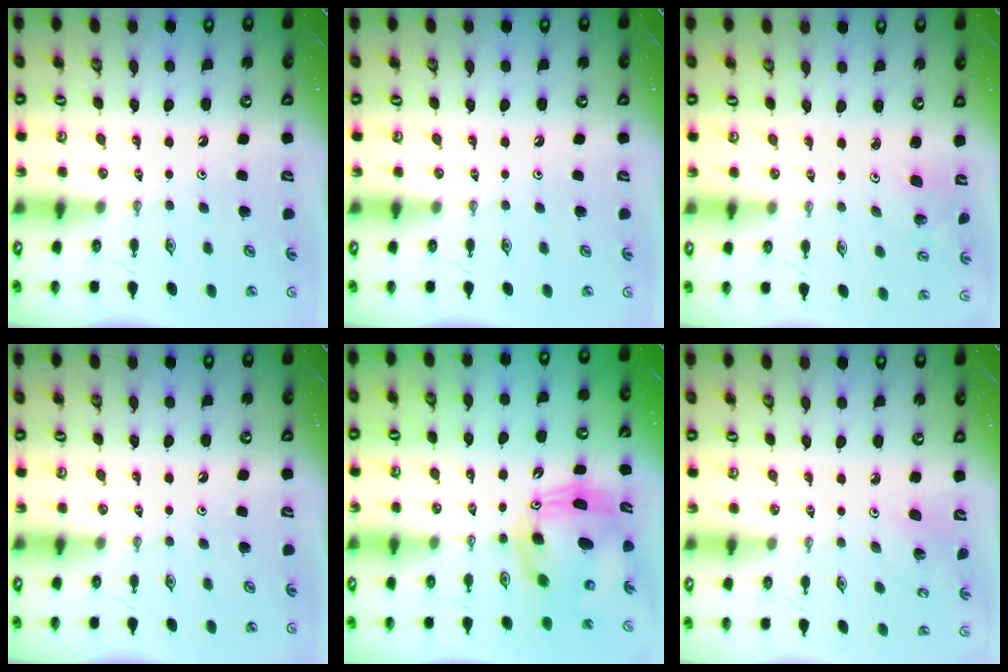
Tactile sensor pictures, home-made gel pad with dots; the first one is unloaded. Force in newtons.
{"total": 0.0}
{"total": 2.0, "press": 2.0, "slide": 0.1}
{"total": 0.0}
{"total": 11.1, "press": 10.9, "slide": 2.0}
{"total": 2.6, "press": 2.6, "slide": 0.2}